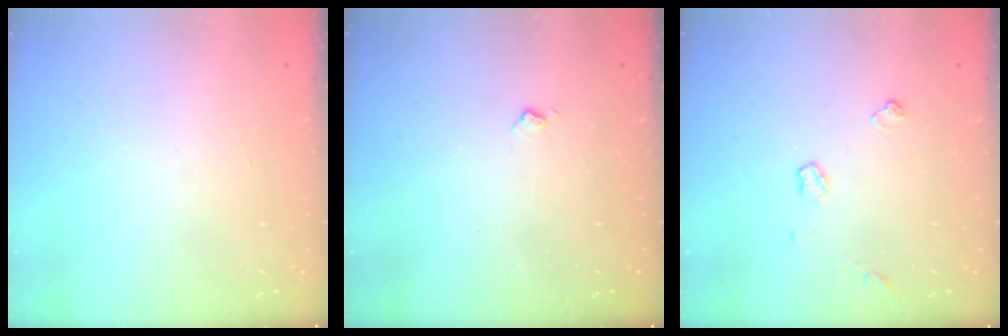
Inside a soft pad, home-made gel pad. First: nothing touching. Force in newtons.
{"total": 3.4, "press": 3.4, "slide": 0.6}
{"total": 5.5, "press": 5.4, "slide": 0.7}